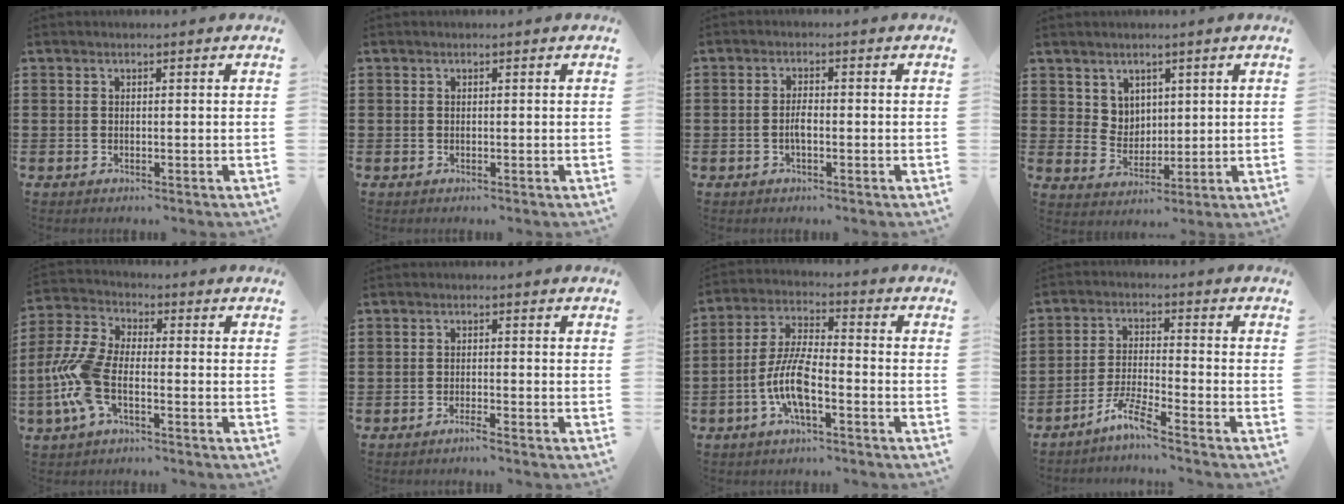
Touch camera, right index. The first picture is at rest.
{"total": 0.0}
{"total": 2.0, "force": [-0.6, 0.7, 1.8], "torque": [-0.041, 0.001, -0.013]}
{"total": 4.2, "force": [3.0, 3.0, 0.5], "torque": [-0.025, 0.003, 0.057]}
{"total": 9.1, "force": [-2.6, 4.2, 7.6], "torque": [-0.198, -0.009, -0.054]}
{"total": 1.7, "force": [-1.4, -0.3, 0.7], "torque": [-0.012, -0.004, -0.026]}
{"total": 8.1, "force": [-3.2, 2.3, 7.1], "torque": [-0.169, -0.011, -0.067]}
{"total": 4.3, "force": [-3.8, -0.4, 2.1], "torque": [-0.059, -0.010, -0.079]}